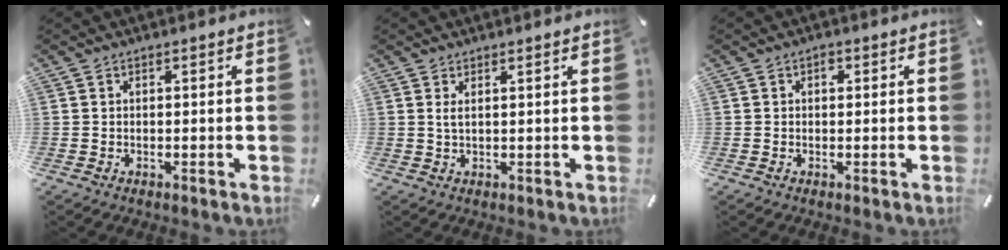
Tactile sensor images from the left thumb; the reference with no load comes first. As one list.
[{"total": 1.9, "force": [0.9, 0.1, 1.7], "torque": [-0.036, -0.001, 0.015]}, {"total": 1.2, "force": [0.2, 1.0, 0.7], "torque": [-0.006, 0.004, 0.000]}]